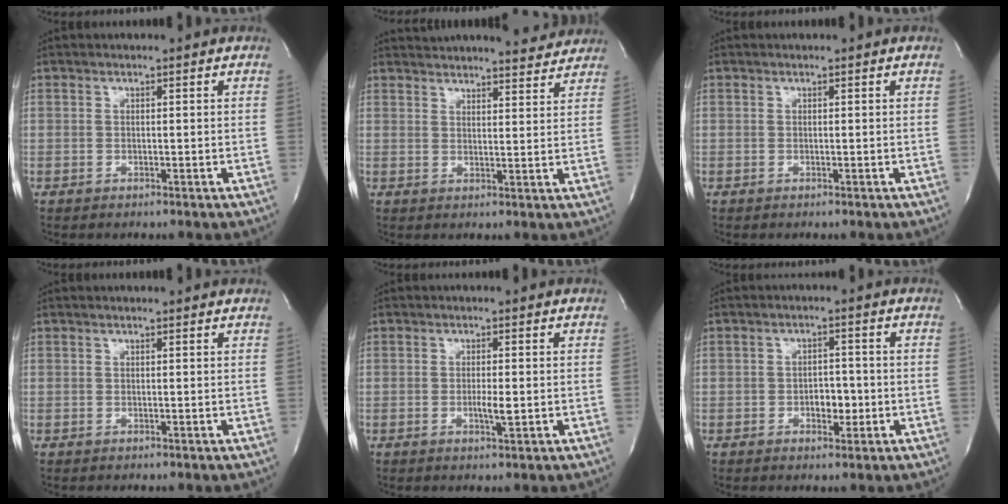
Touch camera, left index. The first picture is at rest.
{"total": 8.8, "force": [8.6, 1.0, 1.6], "torque": [-0.019, -0.005, 0.104]}
{"total": 0.0}
{"total": 0.7, "force": [0.7, 0.0, 0.1], "torque": [-0.009, -0.001, 0.002]}
{"total": 2.3, "force": [-1.0, 0.3, 2.0], "torque": [-0.039, -0.009, -0.015]}
{"total": 3.5, "force": [-1.5, 1.9, 2.5], "torque": [-0.030, 0.000, -0.020]}